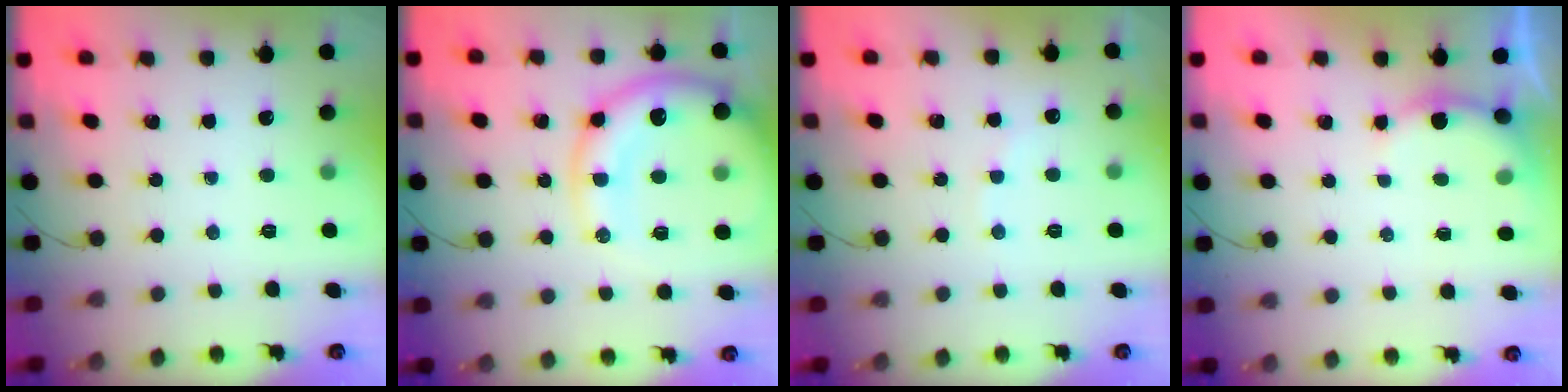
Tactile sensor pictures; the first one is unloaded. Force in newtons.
{"total": 15.1, "press": 14.8, "slide": 3.1}
{"total": 5.7, "press": 5.7, "slide": 1.0}
{"total": 3.8, "press": 3.7, "slide": 0.6}